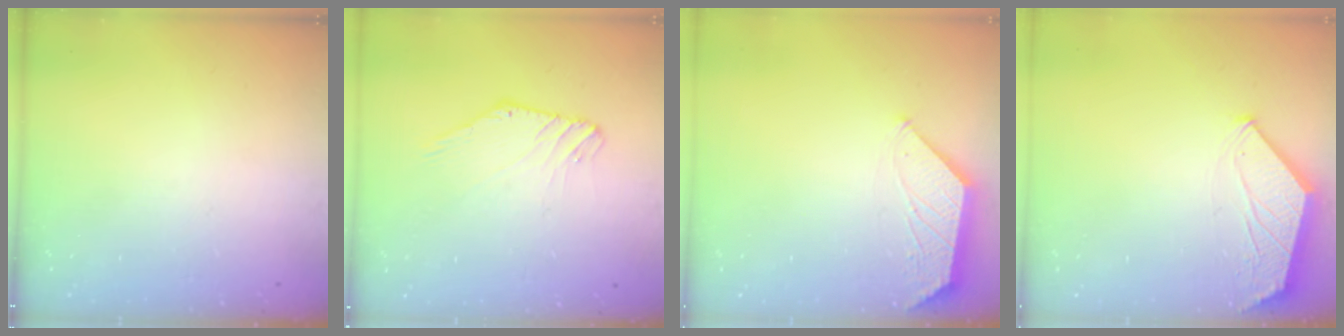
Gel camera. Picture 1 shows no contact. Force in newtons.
{"total": 0.0}
{"total": 1.3, "press": 1.3, "slide": 0.3}
{"total": 1.6, "press": 1.6, "slide": 0.3}